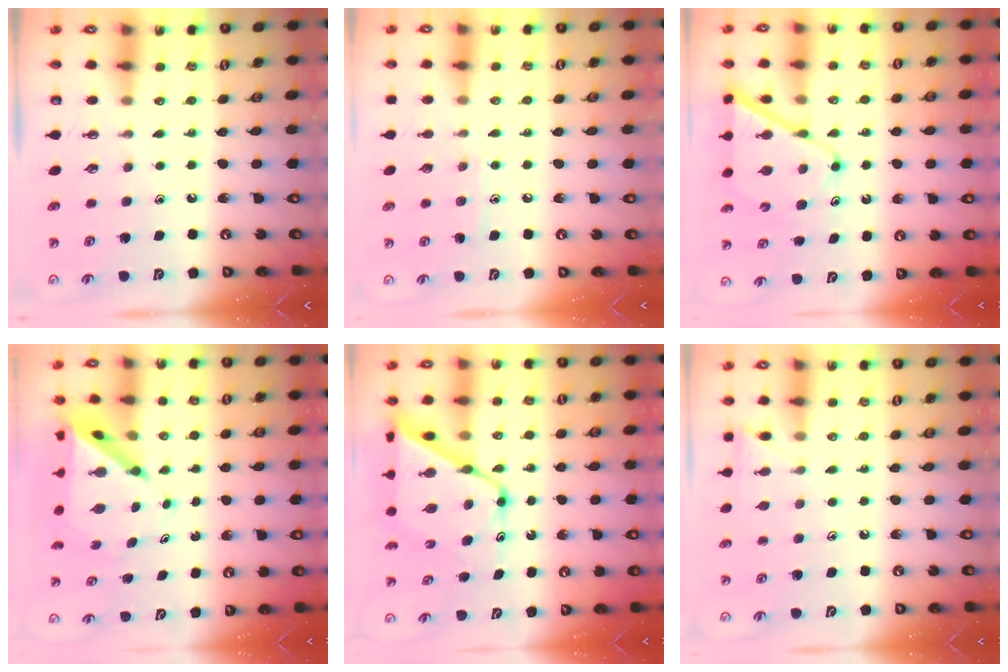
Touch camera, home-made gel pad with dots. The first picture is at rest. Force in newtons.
{"total": 6.9, "press": 6.9, "slide": 0.6}
{"total": 11.5, "press": 11.5, "slide": 1.0}
{"total": 7.3, "press": 7.3, "slide": 0.6}
{"total": 16.1, "press": 16.1, "slide": 1.2}
{"total": 6.9, "press": 6.9, "slide": 0.8}